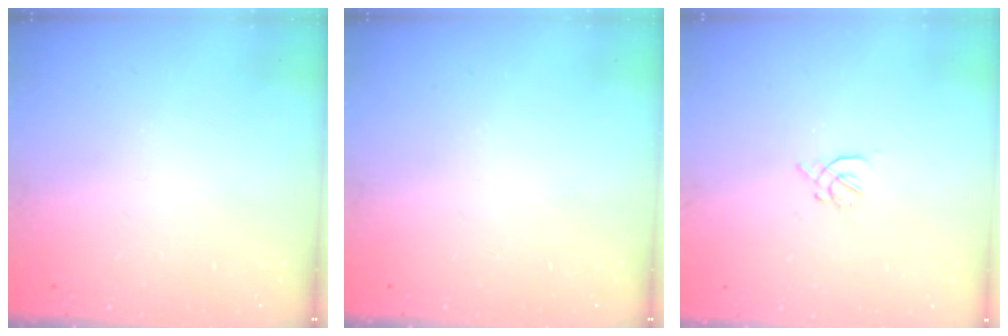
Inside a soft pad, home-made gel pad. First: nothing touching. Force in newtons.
{"total": 0.0}
{"total": 1.9, "press": 1.8, "slide": 0.5}